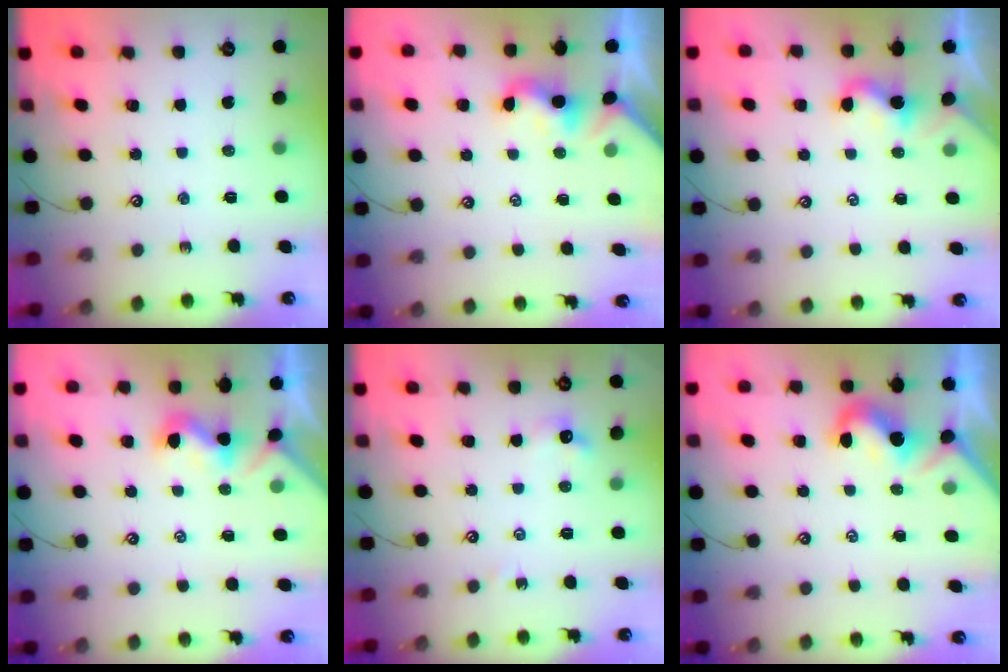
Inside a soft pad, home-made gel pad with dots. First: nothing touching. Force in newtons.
{"total": 2.0, "press": 2.0, "slide": 0.5}
{"total": 1.8, "press": 1.8, "slide": 0.3}
{"total": 1.0, "press": 0.8, "slide": 0.6}
{"total": 5.8, "press": 5.8, "slide": 0.8}
{"total": 2.0, "press": 1.9, "slide": 0.6}